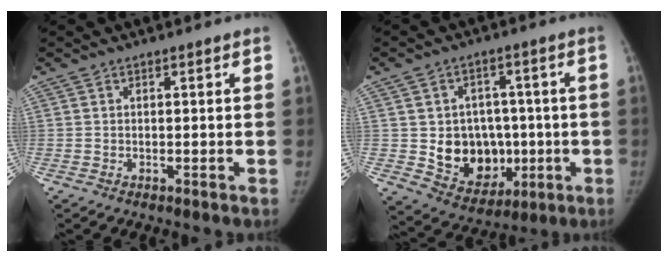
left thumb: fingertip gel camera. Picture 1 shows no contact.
{"total": 13.3, "force": [-1.4, 10.8, 7.5], "torque": [-0.062, 0.006, 0.000]}